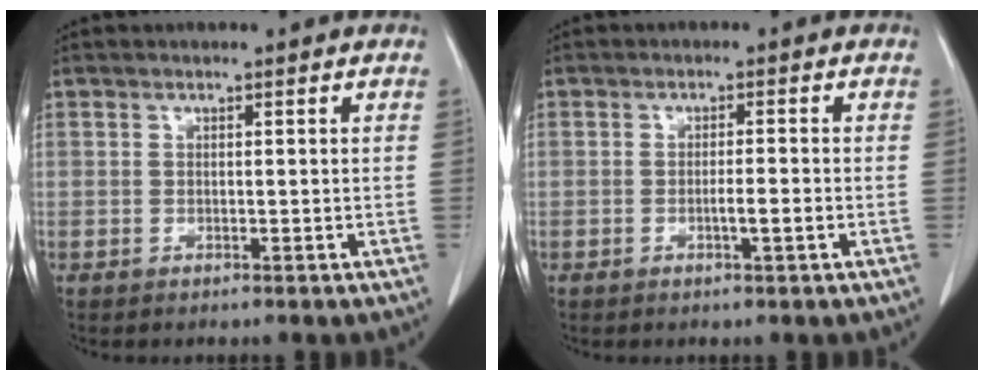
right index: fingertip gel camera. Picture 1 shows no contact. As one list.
[{"total": 3.9, "force": [-1.2, 0.4, 3.6], "torque": [-0.061, -0.001, -0.017]}]